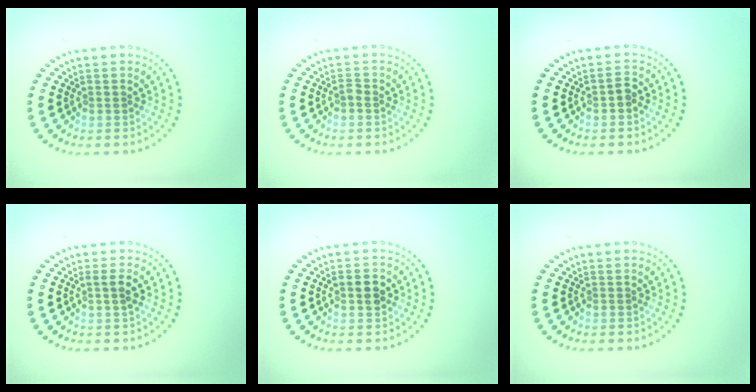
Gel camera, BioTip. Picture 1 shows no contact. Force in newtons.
{"total": 0.6, "press": 0.5, "slide": 0.3}
{"total": 1.1, "press": 1.1, "slide": 0.2}
{"total": 1.3, "press": 1.1, "slide": 0.7}
{"total": 2.3, "press": 2.3, "slide": 0.1}
{"total": 0.0}